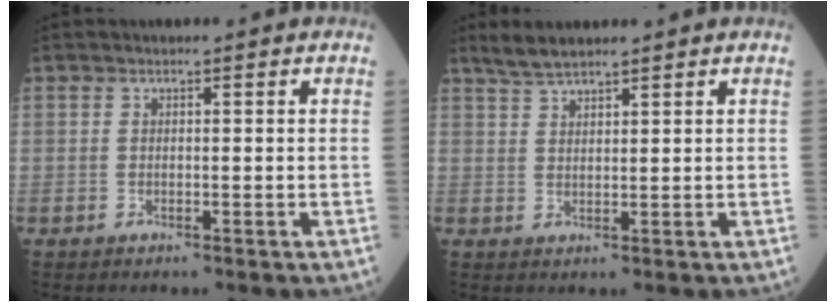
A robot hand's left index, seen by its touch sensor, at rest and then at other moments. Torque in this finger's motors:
{"motor_torque": [0.16, -0.16, 0.11, 0.04]}